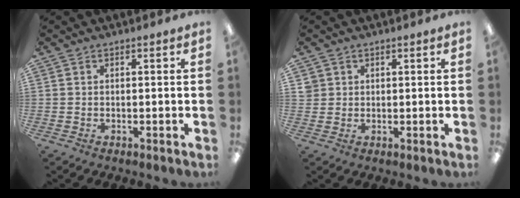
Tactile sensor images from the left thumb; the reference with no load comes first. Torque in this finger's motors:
{"motor_torque": [0.11, 0.05, 0.13, -0.31, -0.01]}